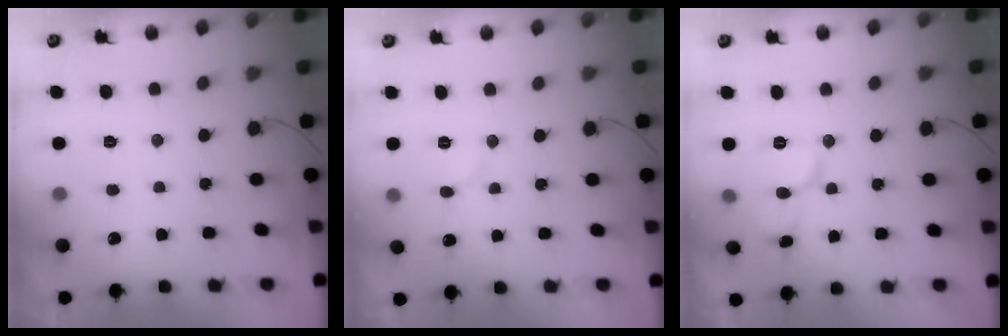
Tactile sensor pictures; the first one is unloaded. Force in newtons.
{"total": 5.2, "press": 5.2, "slide": 0.5}
{"total": 9.9, "press": 9.9, "slide": 0.8}